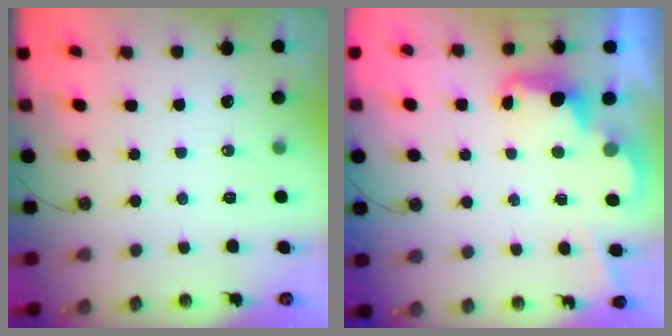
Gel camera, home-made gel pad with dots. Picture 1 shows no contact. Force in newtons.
{"total": 2.4, "press": 2.3, "slide": 0.5}